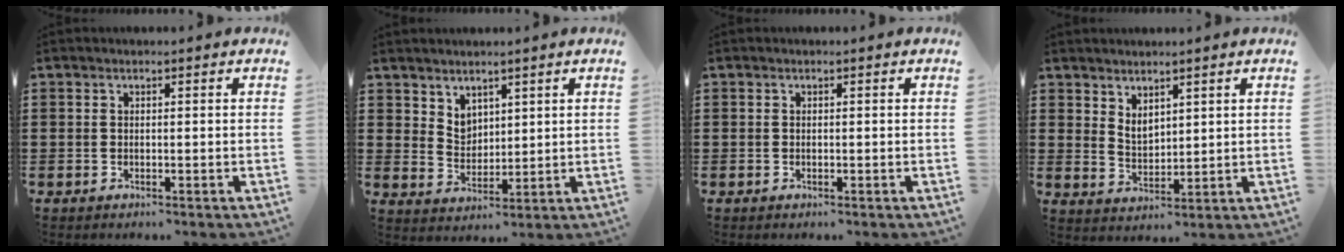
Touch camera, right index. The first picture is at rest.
{"total": 3.8, "force": [3.2, 2.0, 0.3], "torque": [-0.017, -0.003, 0.062]}
{"total": 0.0}
{"total": 3.2, "force": [2.5, 1.5, 1.0], "torque": [-0.027, 0.003, 0.048]}